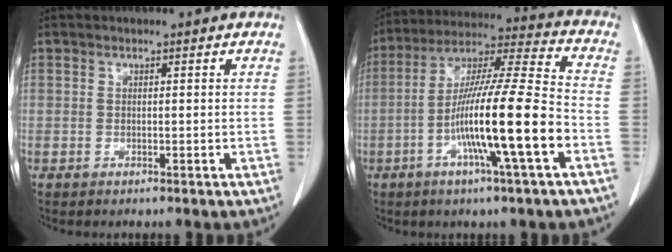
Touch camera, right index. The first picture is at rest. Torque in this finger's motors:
{"motor_torque": [1.89, -0.25, 1.05, 0.21]}